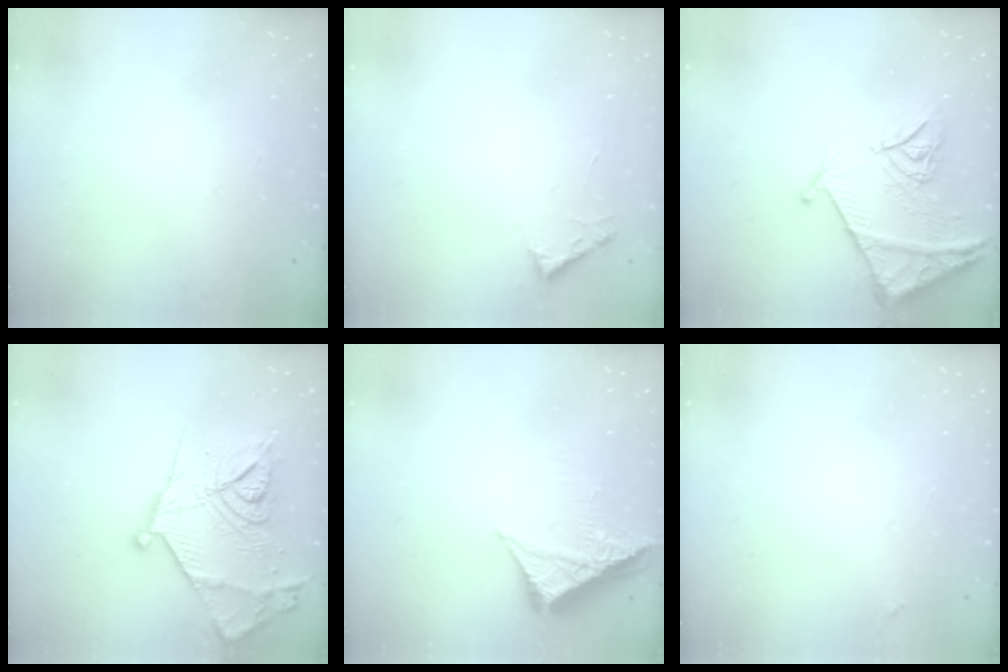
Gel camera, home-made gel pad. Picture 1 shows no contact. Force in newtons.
{"total": 2.7, "press": 2.7, "slide": 0.3}
{"total": 13.6, "press": 13.6, "slide": 1.5}
{"total": 22.3, "press": 22.3, "slide": 1.1}
{"total": 6.3, "press": 6.2, "slide": 0.9}
{"total": 3.3, "press": 3.3, "slide": 0.4}